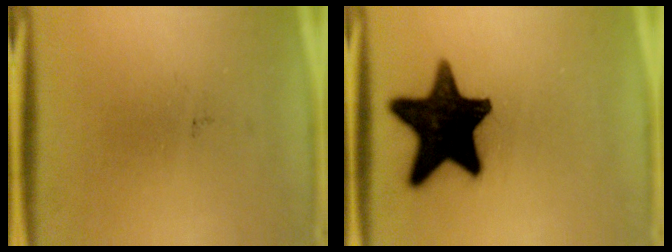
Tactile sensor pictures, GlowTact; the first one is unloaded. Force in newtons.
{"total": 17.3}